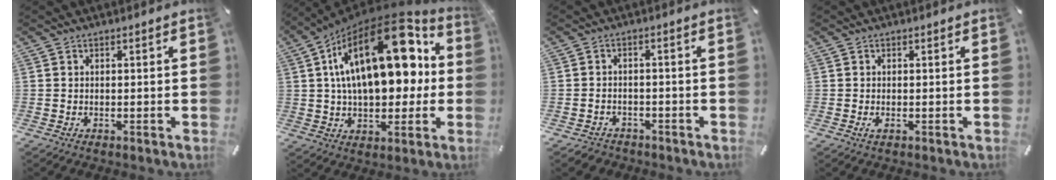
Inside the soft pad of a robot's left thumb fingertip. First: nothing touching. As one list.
[{"total": 25.7, "force": [7.9, 13.7, 20.3], "torque": [-0.344, -0.037, 0.125]}, {"total": 2.6, "force": [-1.9, 1.7, 0.4], "torque": [-0.015, 0.011, -0.042]}, {"total": 0.9, "force": [0.0, 0.1, 0.9], "torque": [-0.016, -0.004, 0.001]}]